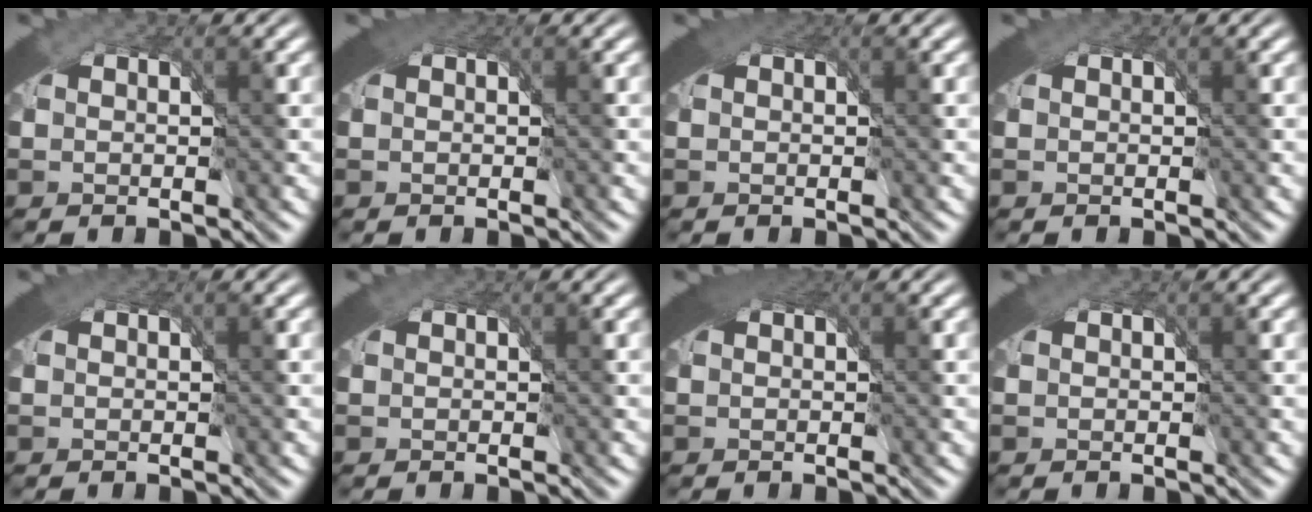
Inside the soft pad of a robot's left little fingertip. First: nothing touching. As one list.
[{"total": 1.9, "force": [1.0, 1.0, 1.3], "torque": [-0.024, -0.005, 0.016]}, {"total": 1.8, "force": [0.9, 1.1, 1.1], "torque": [-0.020, -0.002, 0.014]}, {"total": 0.7, "force": [0.3, 0.5, 0.3], "torque": [-0.005, -0.002, 0.004]}, {"total": 1.3, "force": [0.7, 0.8, 0.7], "torque": [-0.013, -0.003, 0.011]}, {"total": 0.7, "force": [0.4, 0.5, 0.3], "torque": [-0.006, -0.003, 0.006]}, {"total": 2.6, "force": [1.1, 1.4, 2.0], "torque": [-0.036, -0.008, 0.019]}, {"total": 0.5, "force": [0.2, 0.4, 0.3], "torque": [-0.004, -0.002, 0.002]}]